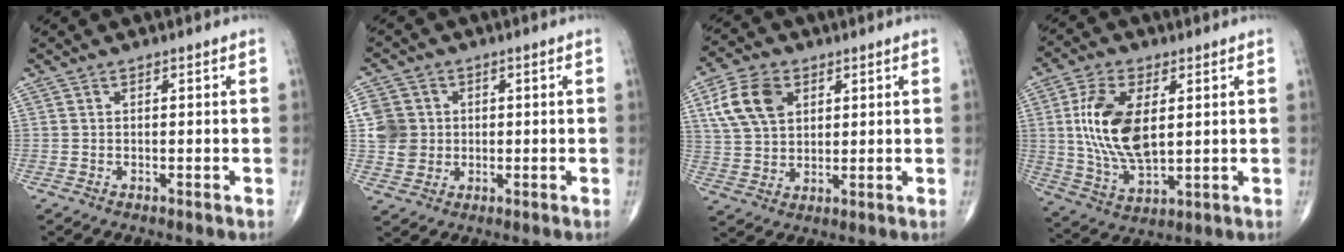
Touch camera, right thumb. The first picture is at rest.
{"total": 7.2, "force": [0.6, 6.7, 2.5], "torque": [-0.028, 0.001, 0.011]}
{"total": 10.5, "force": [3.9, 7.1, 6.7], "torque": [-0.115, -0.003, 0.076]}
{"total": 14.8, "force": [2.4, 7.6, 12.4], "torque": [-0.245, -0.013, 0.052]}